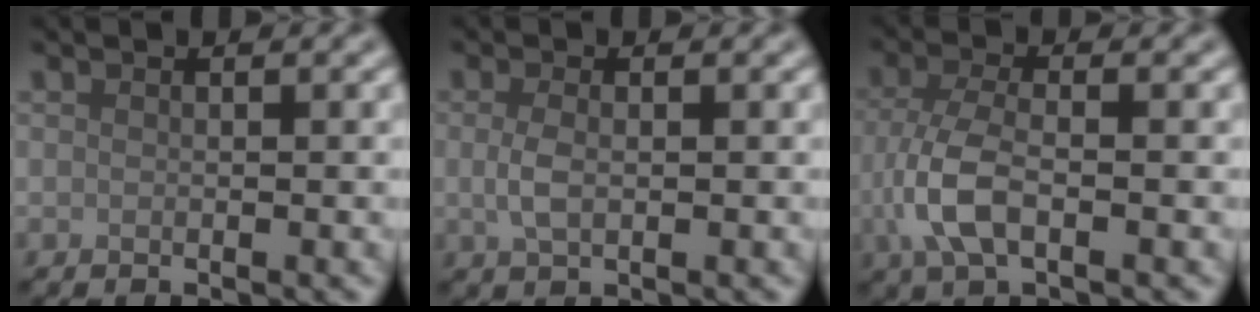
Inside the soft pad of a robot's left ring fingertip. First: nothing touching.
{"total": 1.9, "force": [0.0, 1.0, 1.7], "torque": [-0.042, -0.003, -0.001]}
{"total": 4.8, "force": [-1.2, 2.1, 4.1], "torque": [-0.098, -0.002, -0.030]}